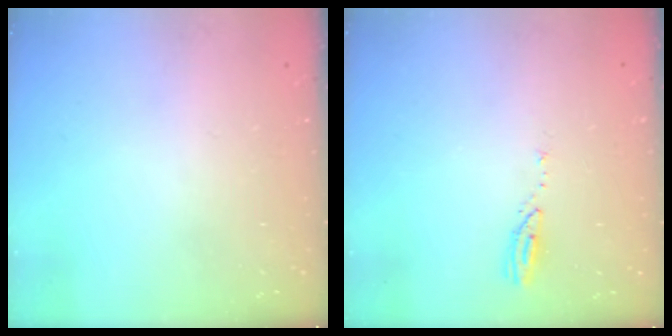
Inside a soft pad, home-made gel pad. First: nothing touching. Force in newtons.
{"total": 3.7, "press": 3.7, "slide": 0.3}